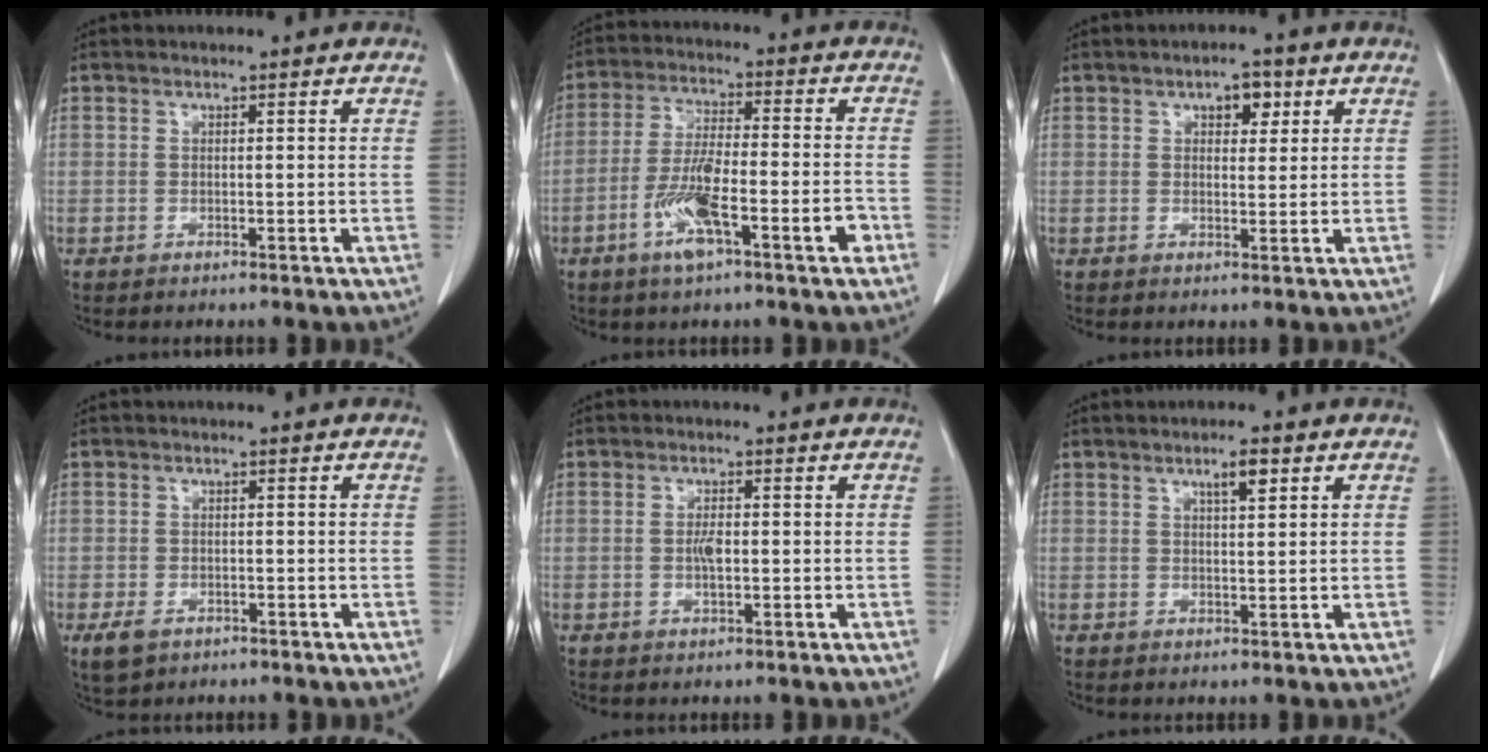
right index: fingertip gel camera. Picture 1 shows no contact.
{"total": 11.1, "force": [-4.9, 1.8, 9.7], "torque": [-0.179, 0.003, -0.085]}
{"total": 3.5, "force": [1.7, 1.8, 2.5], "torque": [-0.033, 0.007, 0.024]}
{"total": 3.0, "force": [-1.6, 2.0, 1.5], "torque": [-0.032, -0.003, -0.017]}
{"total": 2.4, "force": [-0.2, 0.8, 2.2], "torque": [-0.045, 0.001, -0.002]}
{"total": 2.8, "force": [1.5, 0.5, 2.3], "torque": [-0.040, 0.001, 0.025]}